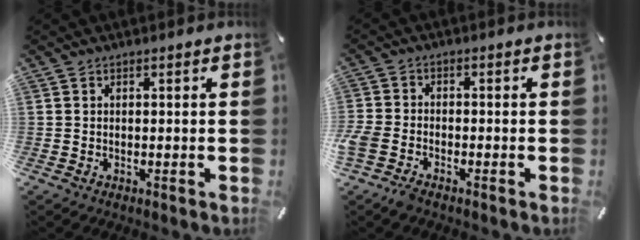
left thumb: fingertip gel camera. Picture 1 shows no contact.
{"total": 4.2, "force": [-3.0, 2.3, 1.9], "torque": [-0.057, 0.010, -0.063]}